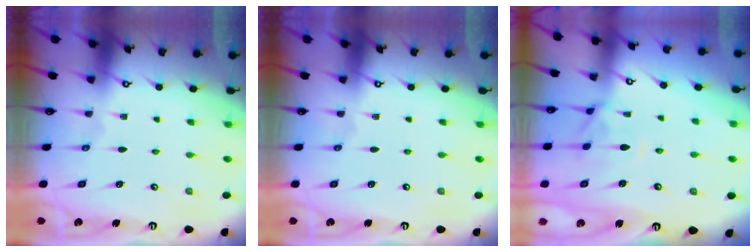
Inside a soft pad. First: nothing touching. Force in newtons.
{"total": 0.0}
{"total": 1.8, "press": 1.5, "slide": 1.0}